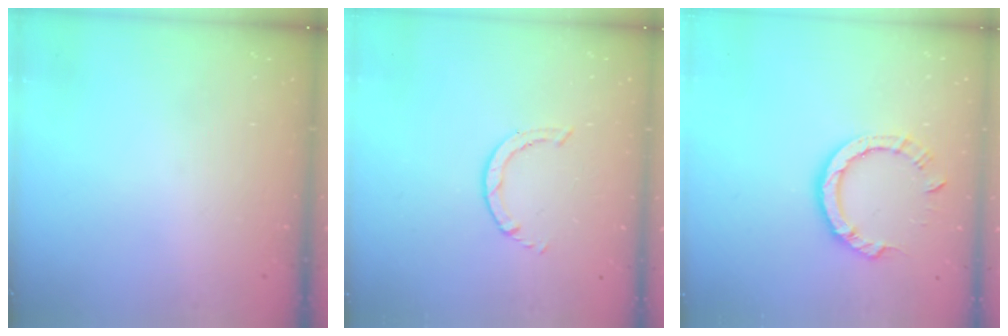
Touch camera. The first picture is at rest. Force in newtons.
{"total": 0.6, "press": 0.6, "slide": 0.1}
{"total": 8.5, "press": 8.4, "slide": 1.0}